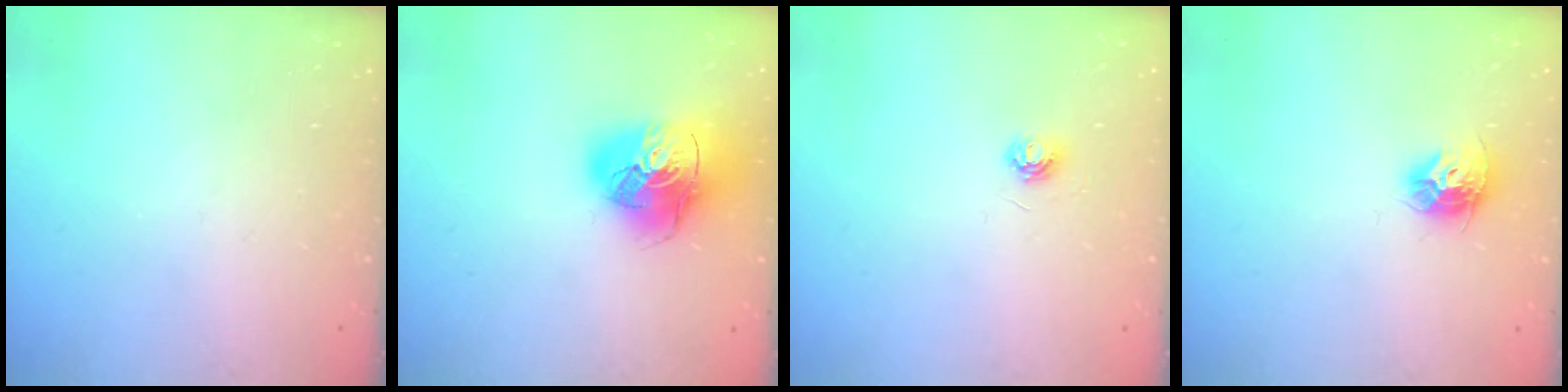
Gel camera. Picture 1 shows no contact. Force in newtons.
{"total": 17.1, "press": 17.0, "slide": 2.5}
{"total": 4.5, "press": 4.5, "slide": 0.5}
{"total": 9.9, "press": 9.8, "slide": 0.5}